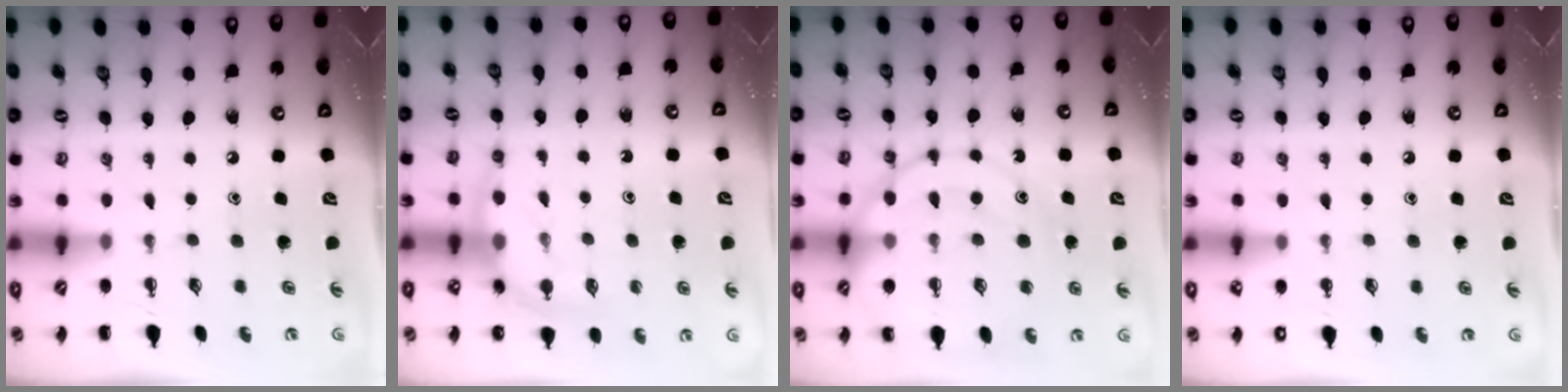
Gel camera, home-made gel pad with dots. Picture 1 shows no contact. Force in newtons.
{"total": 8.0, "press": 7.8, "slide": 1.7}
{"total": 16.8, "press": 16.7, "slide": 2.3}
{"total": 1.9, "press": 1.9, "slide": 0.2}